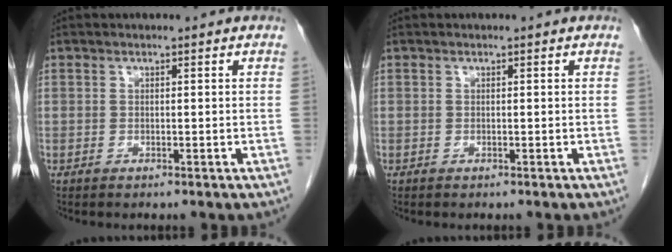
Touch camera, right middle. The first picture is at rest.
{"total": 0.0}